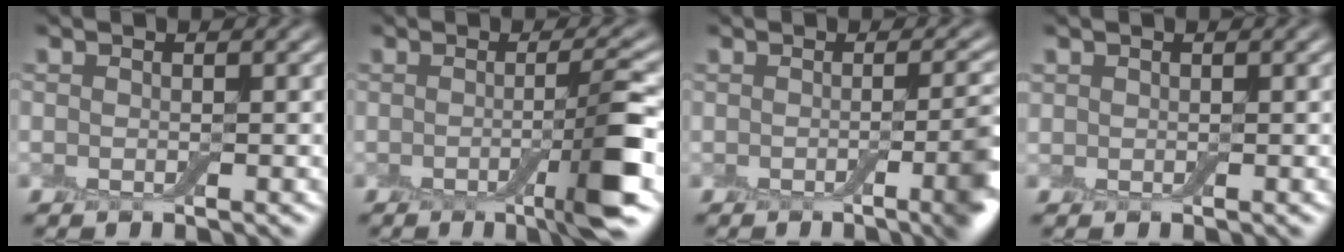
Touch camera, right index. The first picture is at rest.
{"total": 5.5, "force": [-1.7, 0.6, 5.2], "torque": [-0.073, 0.000, -0.032]}
{"total": 5.0, "force": [-1.6, 1.4, 4.5], "torque": [-0.046, -0.005, -0.021]}
{"total": 0.5, "force": [0.4, 0.3, -0.1], "torque": [0.003, 0.002, 0.007]}